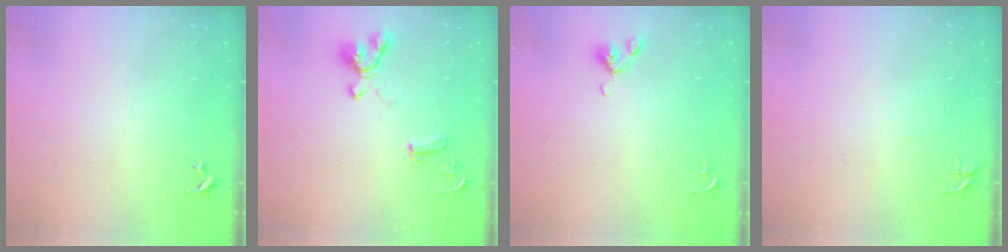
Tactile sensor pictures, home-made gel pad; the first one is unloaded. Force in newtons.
{"total": 14.9, "press": 14.8, "slide": 1.5}
{"total": 7.9, "press": 7.5, "slide": 2.4}
{"total": 5.6, "press": 5.6, "slide": 0.5}